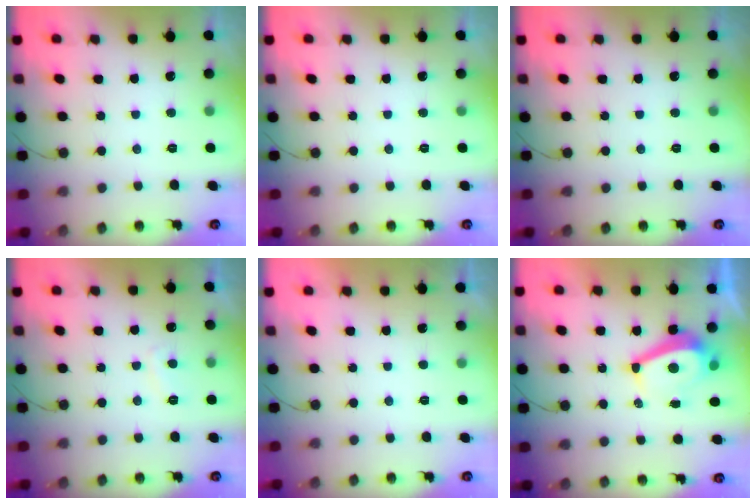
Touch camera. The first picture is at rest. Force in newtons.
{"total": 0.0}
{"total": 0.0}
{"total": 2.6, "press": 2.4, "slide": 0.8}
{"total": 2.1, "press": 2.0, "slide": 0.4}
{"total": 7.4, "press": 7.4, "slide": 0.3}